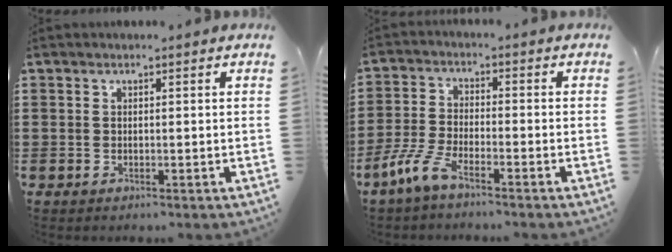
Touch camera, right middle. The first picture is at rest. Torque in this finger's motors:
{"motor_torque": [1.99, 0.15, 0.49, 0.14]}